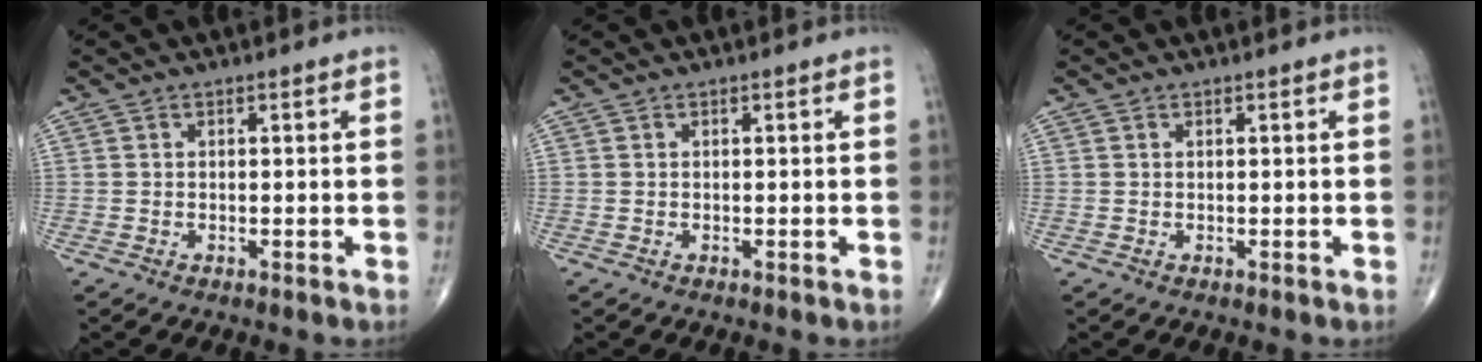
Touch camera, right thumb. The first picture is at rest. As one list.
[{"total": 0.0}, {"total": 0.0}]